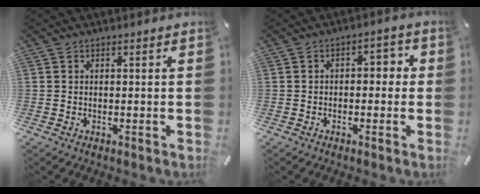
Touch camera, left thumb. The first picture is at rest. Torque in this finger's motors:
{"motor_torque": [0.63, 0.31, 0.64, 0.18, 0.00]}